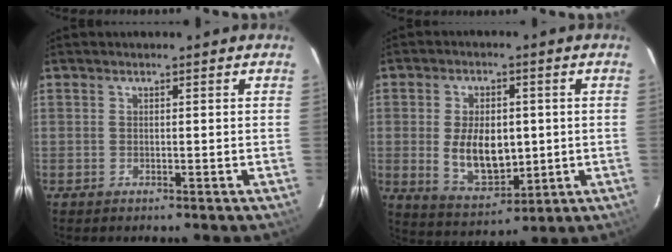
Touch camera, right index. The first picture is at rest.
{"total": 11.0, "force": [-0.3, 6.4, 9.0], "torque": [-0.175, -0.006, 0.011]}